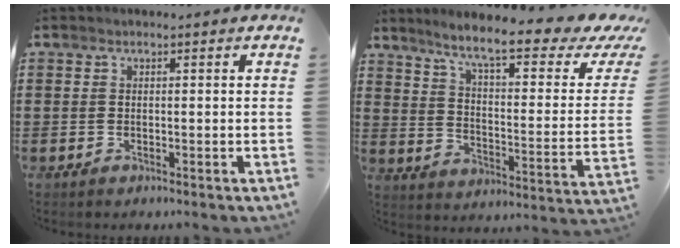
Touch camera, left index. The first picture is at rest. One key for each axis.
{"total": 9.2, "fx": 6.6, "fy": 0.3, "fz": 6.4, "tx": -0.129, "ty": -0.048, "tz": 0.099}